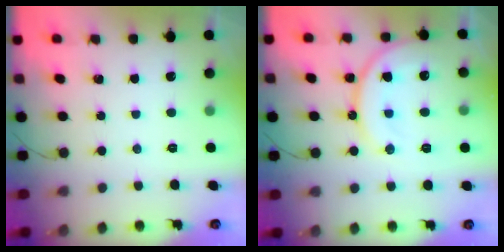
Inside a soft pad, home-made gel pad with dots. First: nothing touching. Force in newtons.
{"total": 15.4, "press": 15.2, "slide": 1.8}